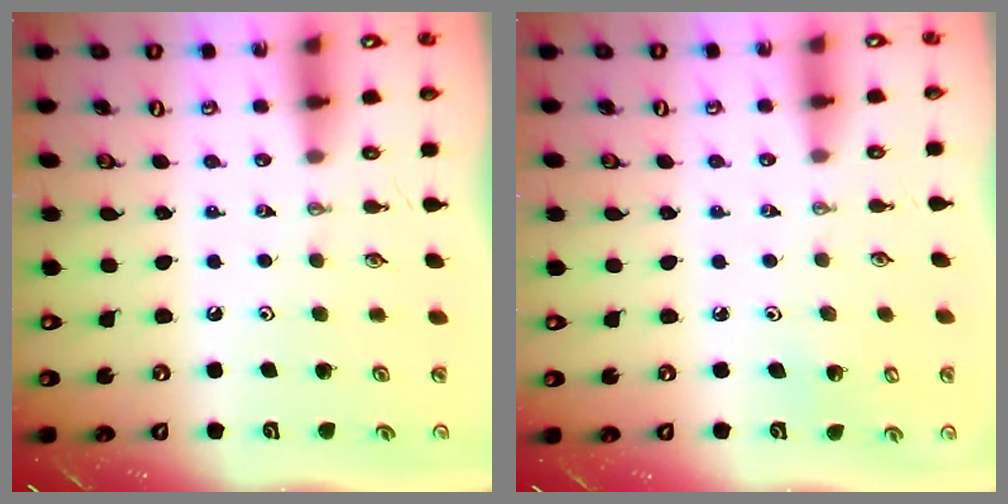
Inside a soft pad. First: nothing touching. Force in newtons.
{"total": 3.0, "press": 2.9, "slide": 0.3}